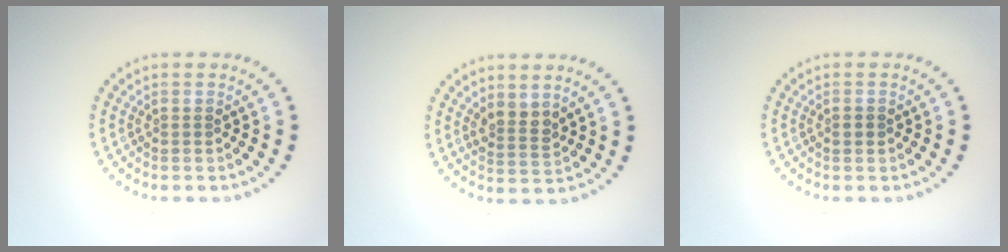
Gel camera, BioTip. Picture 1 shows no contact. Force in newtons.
{"total": 2.0, "press": 1.7, "slide": 1.2}
{"total": 0.9, "press": 0.9, "slide": 0.0}